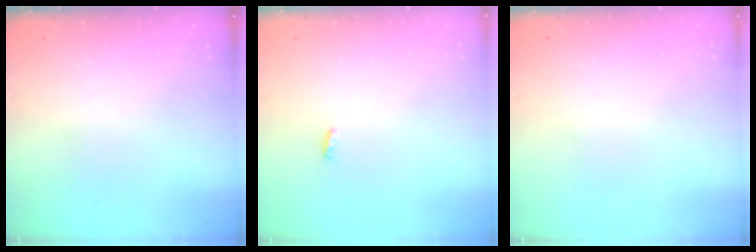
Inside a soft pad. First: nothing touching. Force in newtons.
{"total": 3.0, "press": 2.9, "slide": 0.8}
{"total": 1.1, "press": 0.8, "slide": 0.7}